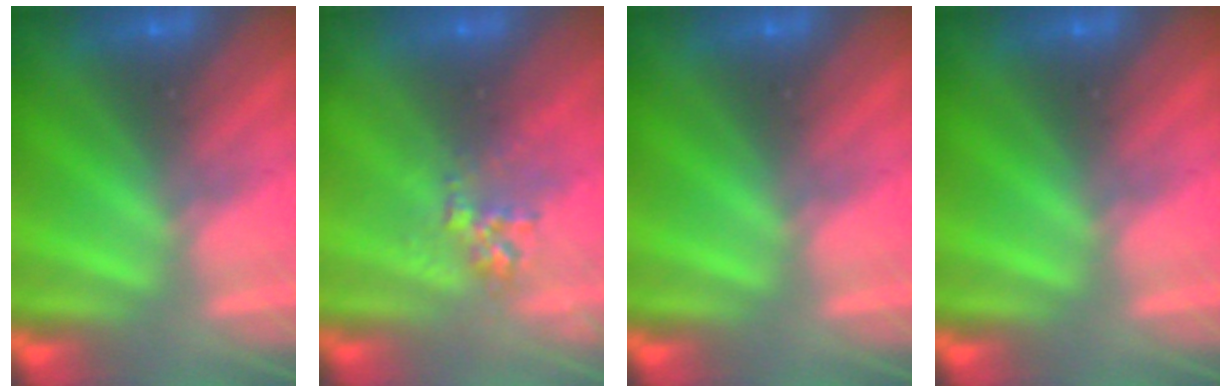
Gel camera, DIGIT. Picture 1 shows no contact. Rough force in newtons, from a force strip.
{"total": 2.6}
{"total": 0.0}
{"total": 0.0}